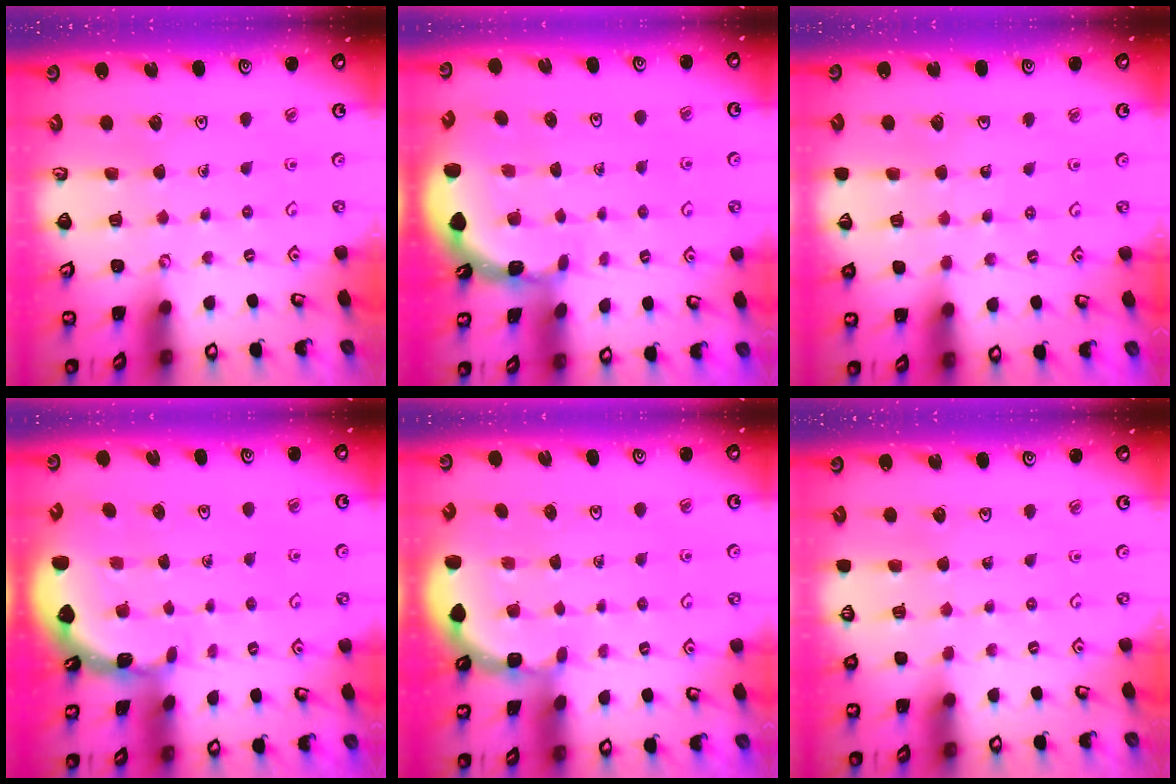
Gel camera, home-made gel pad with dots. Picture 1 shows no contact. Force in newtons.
{"total": 1.6, "press": 1.5, "slide": 0.3}
{"total": 2.3, "press": 2.3, "slide": 0.2}
{"total": 1.6, "press": 1.6, "slide": 0.2}
{"total": 1.6, "press": 1.6, "slide": 0.2}
{"total": 0.0}